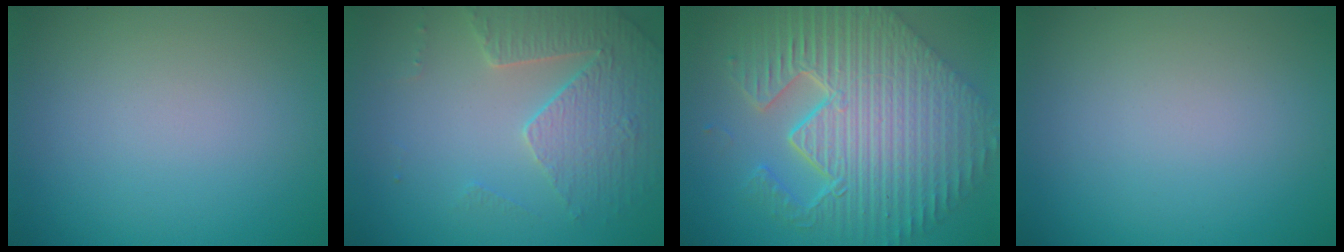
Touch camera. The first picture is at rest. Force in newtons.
{"total": 3.7, "press": 3.6, "slide": 0.8}
{"total": 11.9, "press": 7.9, "slide": 8.9}
{"total": 0.0}